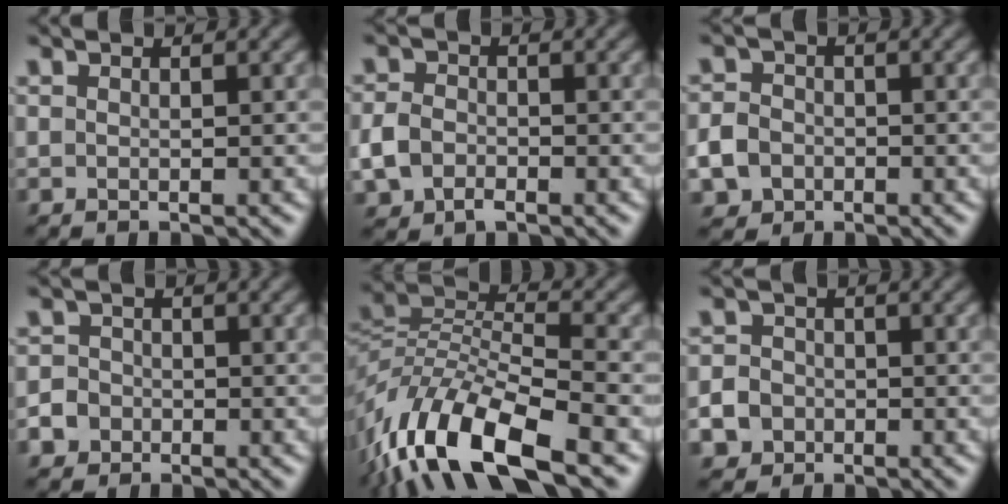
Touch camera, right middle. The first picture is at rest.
{"total": 3.0, "force": [-1.1, 2.2, 1.6], "torque": [-0.034, -0.003, -0.027]}
{"total": 6.3, "force": [-2.9, 5.1, 2.2], "torque": [-0.043, -0.020, -0.070]}
{"total": 4.3, "force": [-2.2, 3.5, 1.1], "torque": [-0.008, -0.007, -0.051]}
{"total": 12.1, "force": [-6.8, 4.9, 8.8], "torque": [-0.170, -0.003, -0.140]}
{"total": 7.6, "force": [-3.8, 6.3, 2.0], "torque": [-0.051, -0.025, -0.086]}